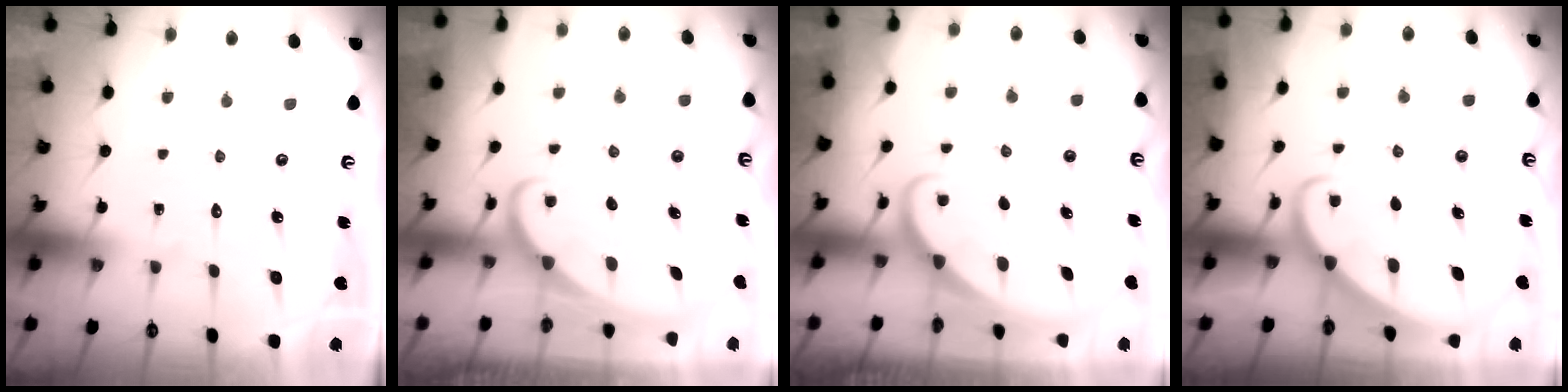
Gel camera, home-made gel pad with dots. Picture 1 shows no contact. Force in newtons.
{"total": 1.6, "press": 1.6, "slide": 0.1}
{"total": 1.6, "press": 1.6, "slide": 0.0}
{"total": 2.7, "press": 2.6, "slide": 0.4}